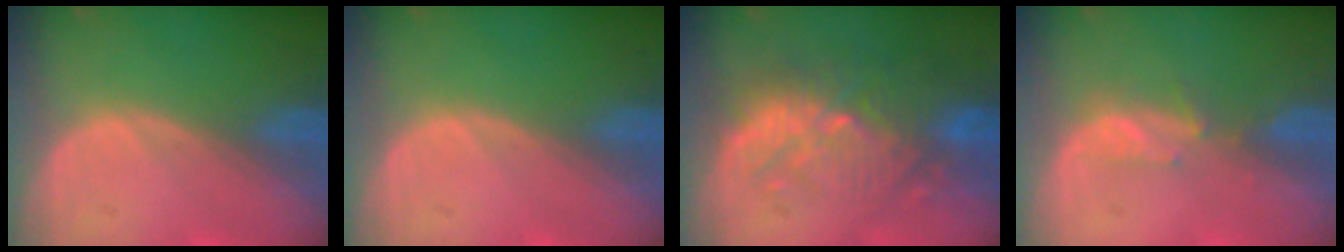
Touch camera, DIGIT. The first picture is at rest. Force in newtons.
{"total": 0.0}
{"total": 10.8, "press": 9.8, "slide": 4.5}
{"total": 2.3, "press": 2.1, "slide": 0.8}